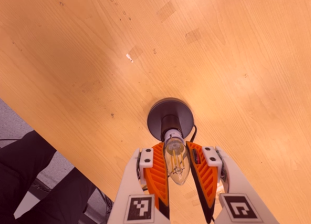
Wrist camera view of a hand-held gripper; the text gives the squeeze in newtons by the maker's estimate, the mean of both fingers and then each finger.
{"total": 13.3, "left": 13.0, "right": 13.7}